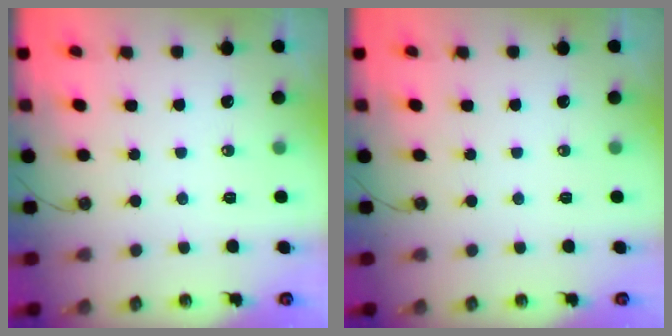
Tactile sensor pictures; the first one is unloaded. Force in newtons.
{"total": 0.0}